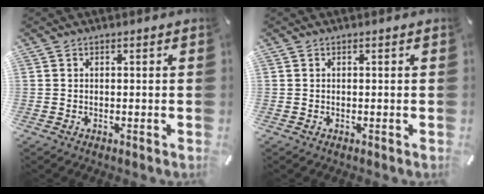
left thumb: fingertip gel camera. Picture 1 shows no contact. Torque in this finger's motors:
{"motor_torque": [-0.02, 0.01, -0.09, 0.09, 0.00]}